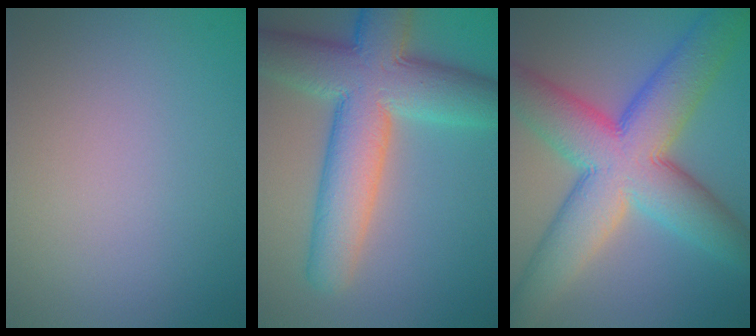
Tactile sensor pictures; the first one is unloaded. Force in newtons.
{"total": 11.2, "press": 11.2, "slide": 0.4}
{"total": 12.5, "press": 12.5, "slide": 0.4}